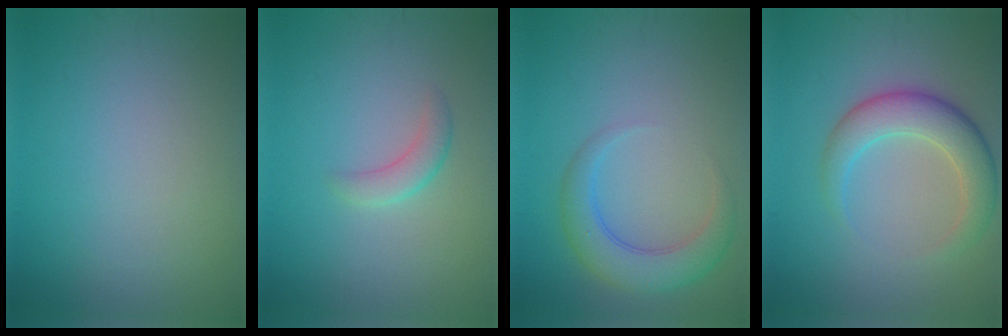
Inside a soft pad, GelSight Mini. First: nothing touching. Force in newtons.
{"total": 1.8, "press": 1.8, "slide": 0.1}
{"total": 4.0, "press": 4.0, "slide": 0.1}
{"total": 4.7, "press": 4.7, "slide": 0.1}